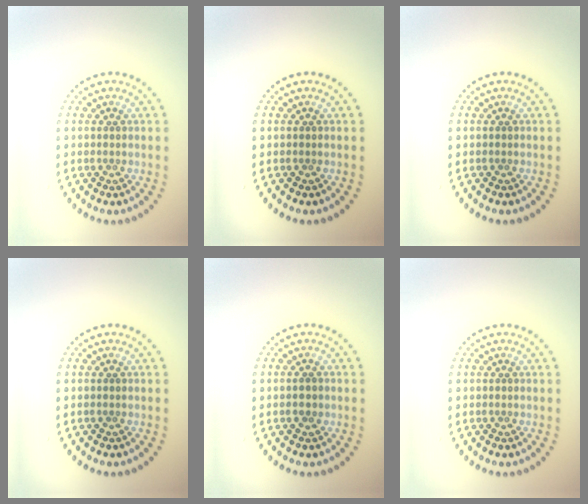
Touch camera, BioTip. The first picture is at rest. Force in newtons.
{"total": 0.0}
{"total": 0.0}
{"total": 0.0}
{"total": 1.1, "press": 1.1, "slide": 0.1}
{"total": 0.0}